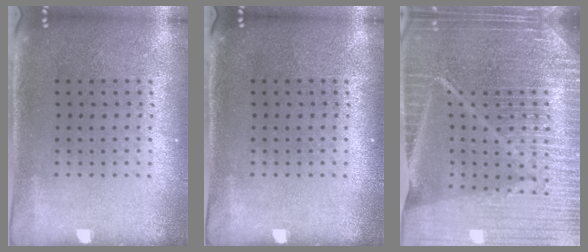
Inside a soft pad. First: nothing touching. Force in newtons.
{"total": 0.0}
{"total": 6.8, "press": 5.8, "slide": 3.5}